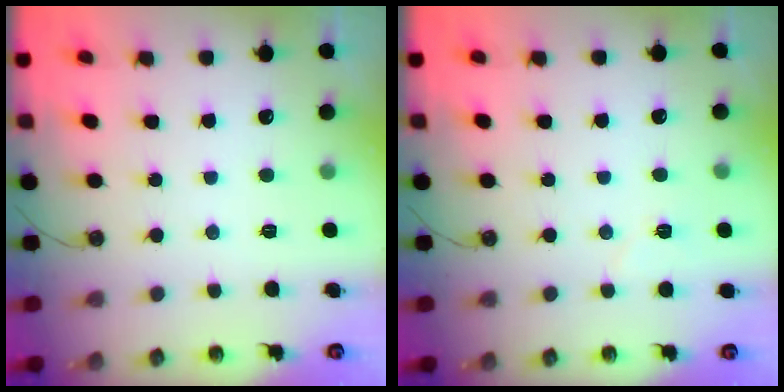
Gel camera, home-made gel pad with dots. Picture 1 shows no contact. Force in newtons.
{"total": 4.2, "press": 3.7, "slide": 1.9}